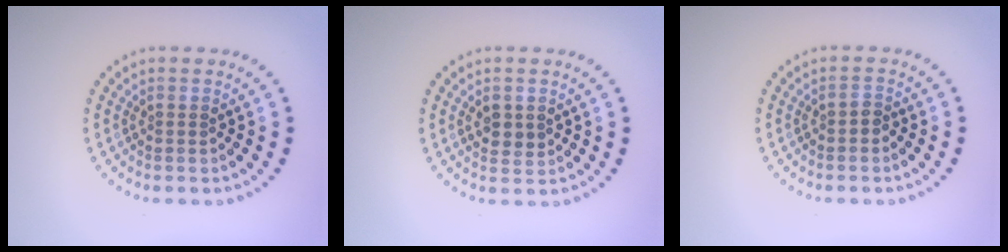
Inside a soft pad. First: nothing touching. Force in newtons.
{"total": 1.8, "press": 1.7, "slide": 0.4}
{"total": 0.8, "press": 0.7, "slide": 0.4}